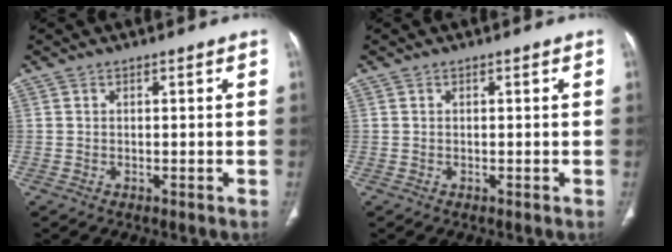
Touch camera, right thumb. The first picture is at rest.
{"total": 0.0}